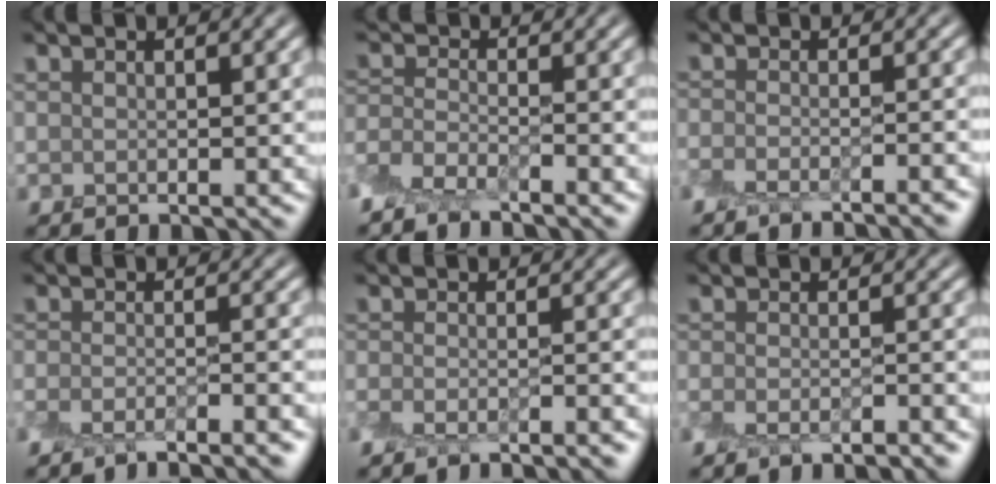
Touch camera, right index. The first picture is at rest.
{"total": 2.8, "force": [-2.7, 0.4, 0.8], "torque": [-0.022, -0.003, -0.064]}
{"total": 3.8, "force": [-3.6, 0.2, 1.1], "torque": [-0.026, -0.005, -0.058]}
{"total": 4.8, "force": [-4.6, 0.5, 1.5], "torque": [-0.029, -0.007, -0.074]}
{"total": 4.2, "force": [-4.1, 0.2, 0.9], "torque": [-0.020, -0.004, -0.063]}
{"total": 4.1, "force": [-4.0, 0.4, 1.0], "torque": [-0.020, -0.001, -0.062]}